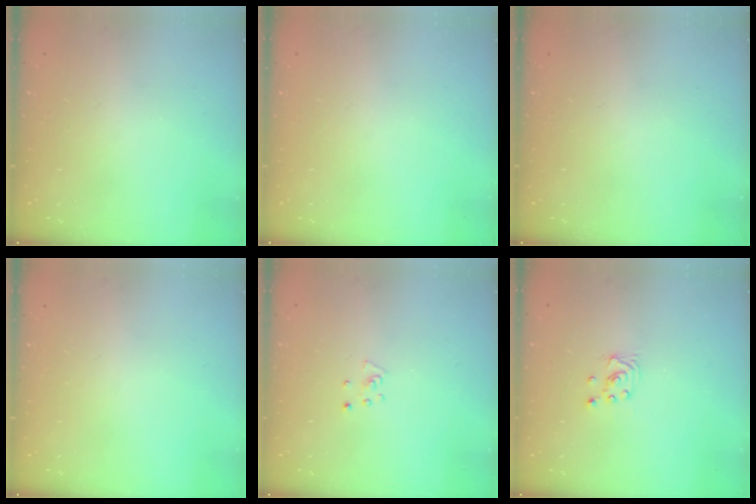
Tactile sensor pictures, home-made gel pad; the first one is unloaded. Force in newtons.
{"total": 0.0}
{"total": 0.0}
{"total": 0.0}
{"total": 3.1, "press": 3.1, "slide": 0.3}
{"total": 2.3, "press": 2.3, "slide": 0.2}